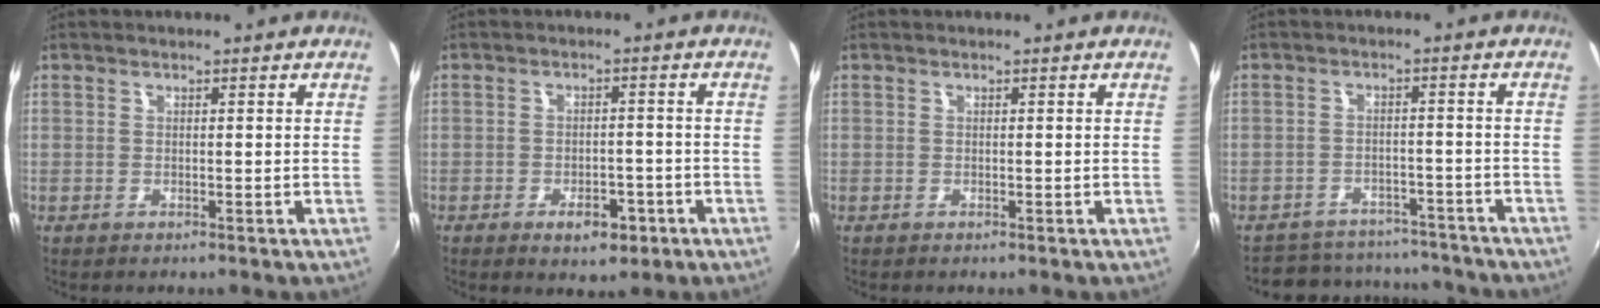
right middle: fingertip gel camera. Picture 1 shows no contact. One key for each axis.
{"total": 5.5, "fx": -3.0, "fy": 3.0, "fz": 3.5, "tx": -0.070, "ty": -0.001, "tz": -0.036}
{"total": 0.0}
{"total": 13.9, "fx": -12.4, "fy": 5.3, "fz": 3.5, "tx": -0.085, "ty": 0.021, "tz": -0.161}